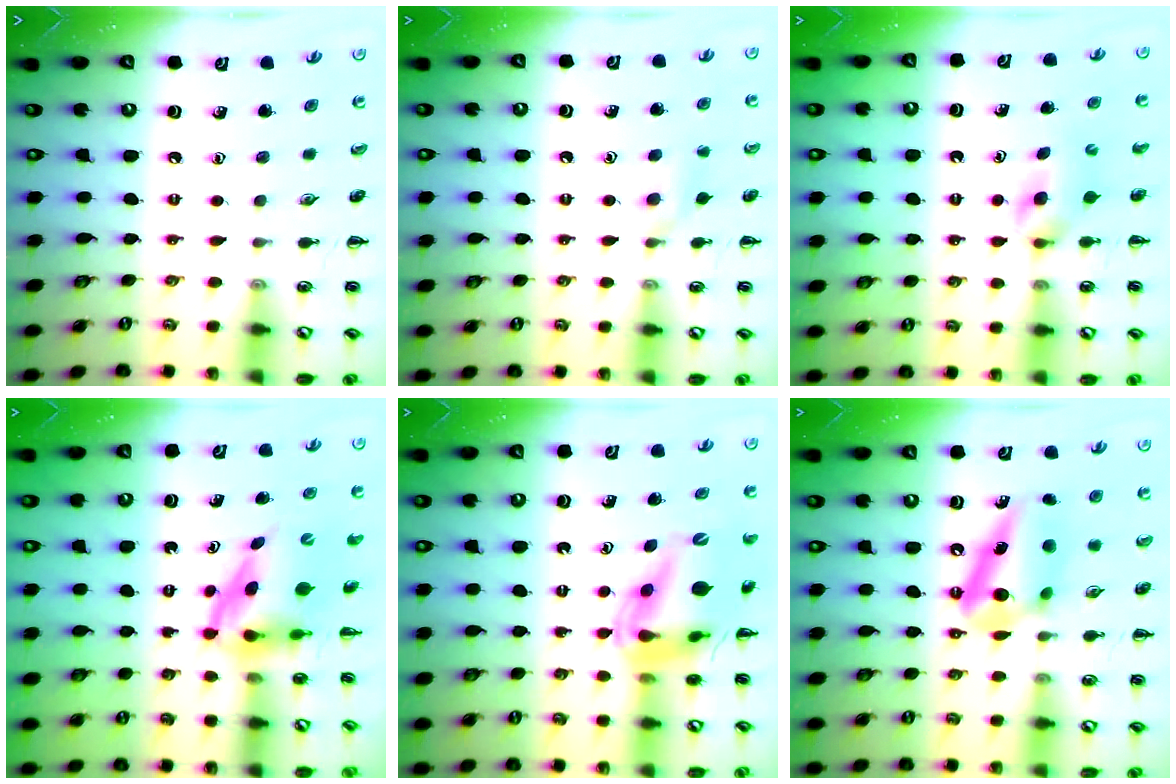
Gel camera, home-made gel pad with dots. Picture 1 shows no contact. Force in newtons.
{"total": 5.6, "press": 5.3, "slide": 1.7}
{"total": 3.9, "press": 3.6, "slide": 1.3}
{"total": 3.7, "press": 3.7, "slide": 0.6}
{"total": 14.0, "press": 13.5, "slide": 4.0}
{"total": 11.1, "press": 11.1, "slide": 0.5}